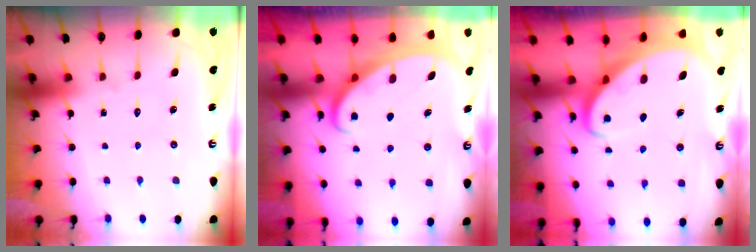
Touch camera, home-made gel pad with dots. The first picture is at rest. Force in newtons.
{"total": 2.5, "press": 2.5, "slide": 0.4}
{"total": 3.0, "press": 3.0, "slide": 0.4}